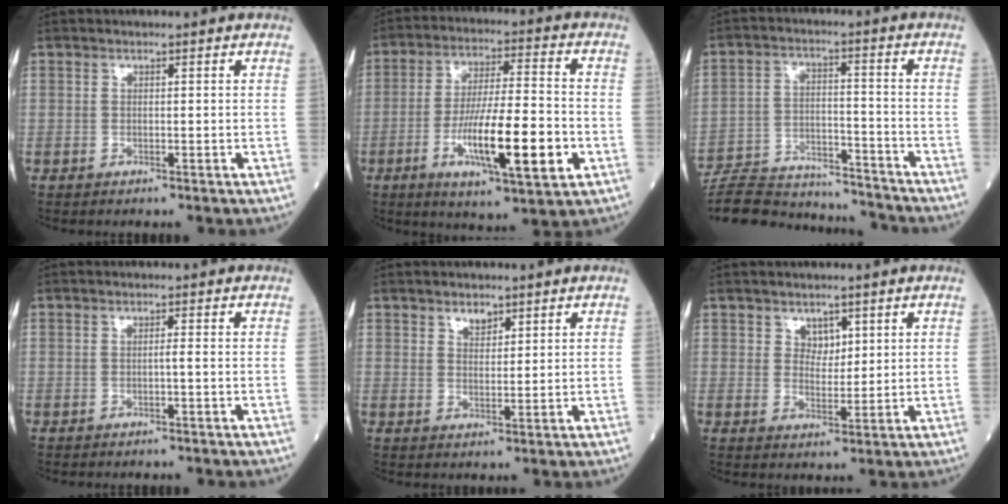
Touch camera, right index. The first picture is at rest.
{"total": 15.8, "force": [-4.7, 2.8, 14.8], "torque": [-0.267, -0.008, -0.075]}
{"total": 20.7, "force": [-19.5, 3.7, 5.9], "torque": [-0.151, -0.001, -0.304]}
{"total": 0.9, "force": [-0.2, 0.2, 0.9], "torque": [-0.022, 0.000, -0.003]}
{"total": 3.1, "force": [2.0, 1.8, 1.4], "torque": [-0.033, 0.001, 0.042]}
{"total": 4.2, "force": [2.0, 3.0, 2.3], "torque": [-0.043, 0.005, 0.043]}